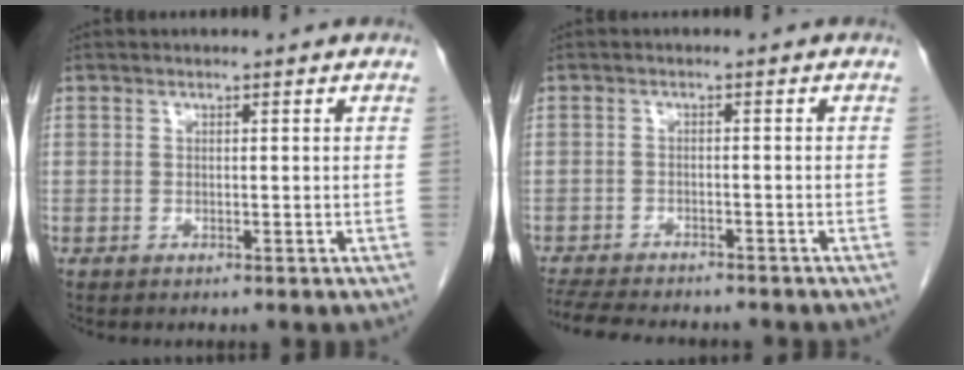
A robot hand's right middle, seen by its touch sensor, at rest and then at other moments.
{"total": 11.6, "force": [-10.2, 2.7, 4.8], "torque": [-0.092, -0.011, -0.142]}